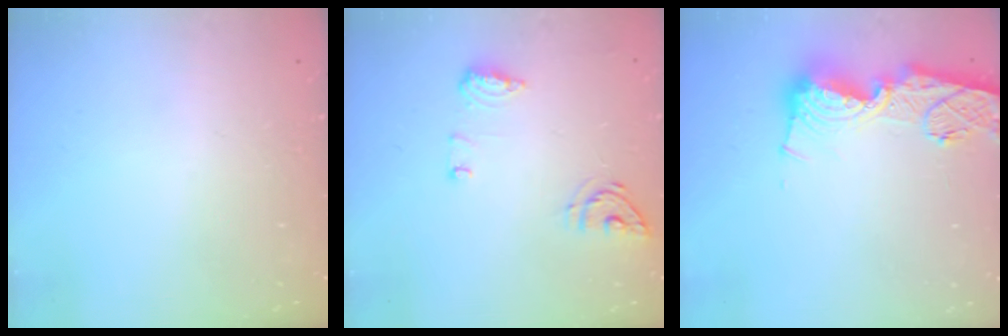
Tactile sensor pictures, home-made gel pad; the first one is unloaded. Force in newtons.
{"total": 9.2, "press": 9.0, "slide": 2.1}
{"total": 16.1, "press": 16.0, "slide": 1.6}